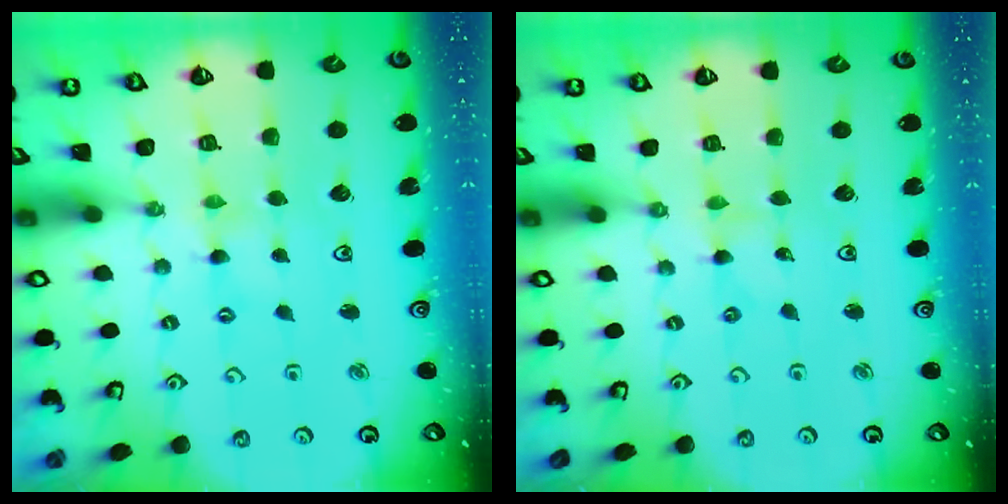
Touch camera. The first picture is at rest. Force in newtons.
{"total": 0.0}